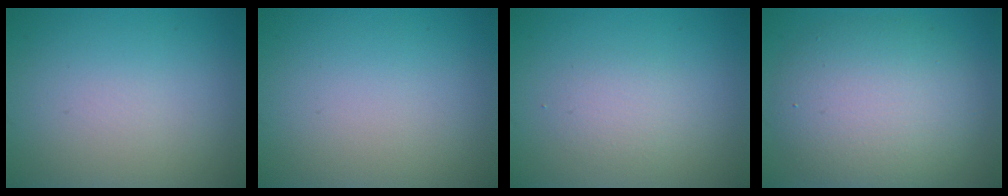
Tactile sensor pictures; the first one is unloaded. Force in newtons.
{"total": 0.0}
{"total": 1.6, "press": 1.6, "slide": 0.2}
{"total": 7.9, "press": 7.9, "slide": 0.6}